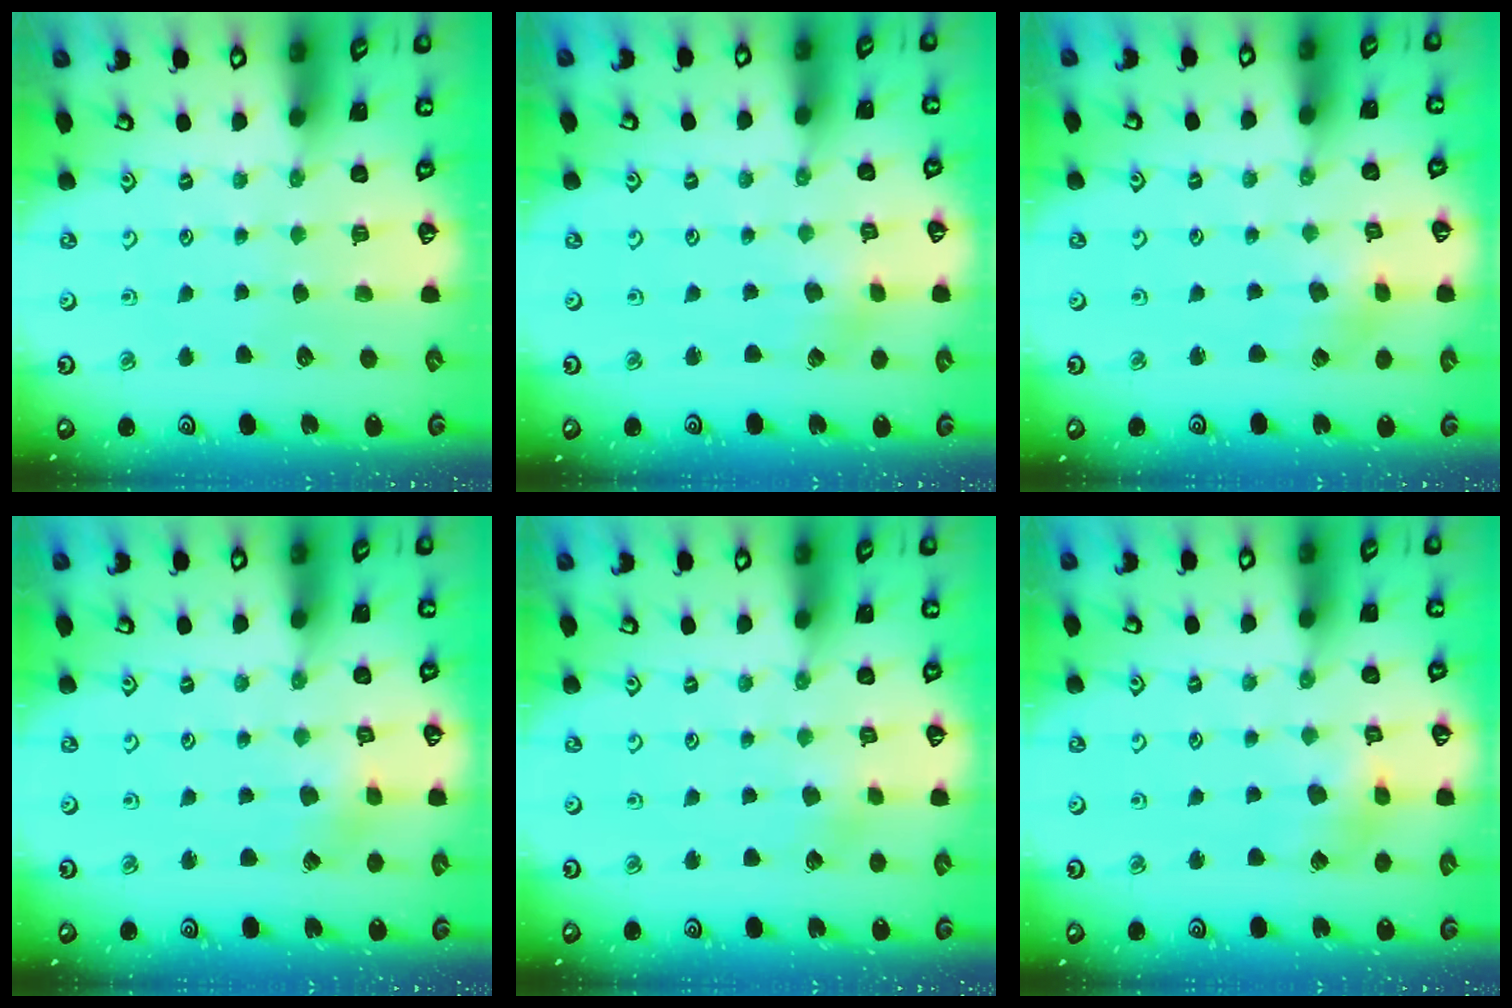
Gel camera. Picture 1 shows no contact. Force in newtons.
{"total": 1.8, "press": 1.8, "slide": 0.3}
{"total": 2.5, "press": 2.4, "slide": 0.5}
{"total": 2.2, "press": 2.2, "slide": 0.3}
{"total": 2.6, "press": 2.6, "slide": 0.2}
{"total": 4.6, "press": 4.6, "slide": 0.4}